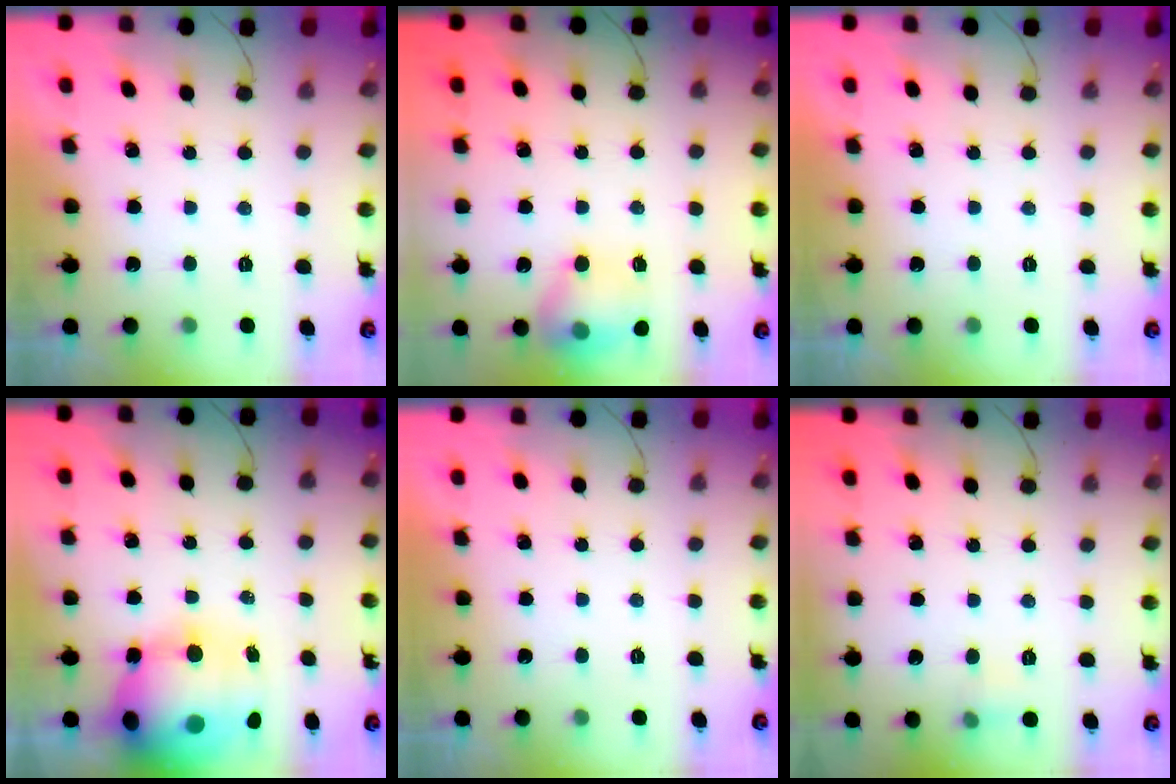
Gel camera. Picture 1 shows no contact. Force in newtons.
{"total": 14.2, "press": 14.2, "slide": 1.2}
{"total": 0.0}
{"total": 22.3, "press": 21.8, "slide": 5.0}
{"total": 0.0}
{"total": 7.6, "press": 4.0, "slide": 6.5}